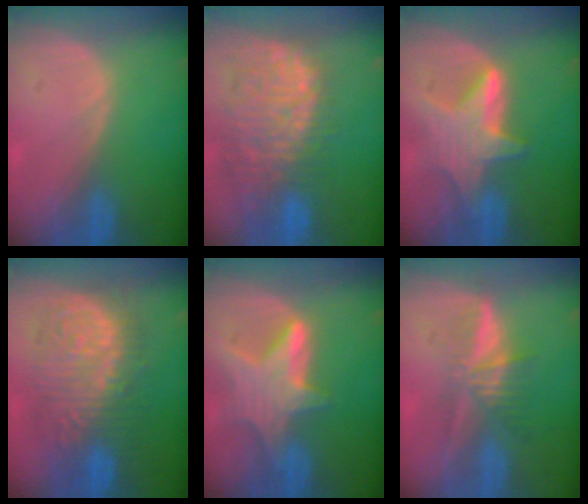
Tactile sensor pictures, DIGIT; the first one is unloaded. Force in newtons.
{"total": 12.7, "press": 11.1, "slide": 6.1}
{"total": 6.8, "press": 6.8, "slide": 0.1}
{"total": 12.1, "press": 12.0, "slide": 1.1}
{"total": 7.4, "press": 6.9, "slide": 2.6}
{"total": 5.4, "press": 5.2, "slide": 1.5}